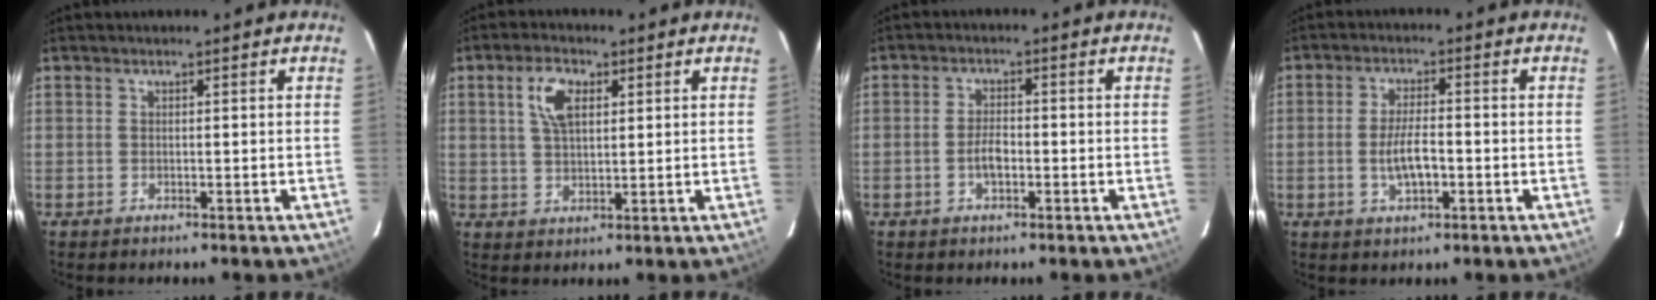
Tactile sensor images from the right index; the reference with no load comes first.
{"total": 6.2, "force": [2.3, 3.2, 4.8], "torque": [-0.091, 0.012, 0.045]}
{"total": 3.3, "force": [-1.1, 1.5, 2.7], "torque": [-0.055, 0.004, -0.019]}
{"total": 5.7, "force": [-1.5, 1.8, 5.2], "torque": [-0.100, -0.001, -0.023]}